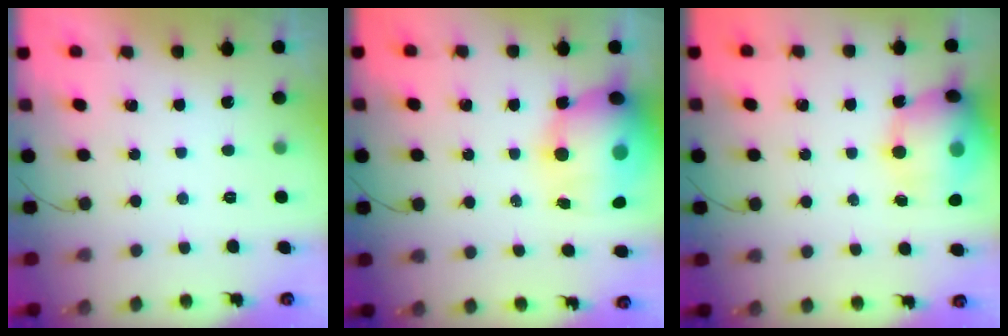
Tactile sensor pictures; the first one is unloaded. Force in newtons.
{"total": 18.4, "press": 17.9, "slide": 4.2}
{"total": 19.0, "press": 16.9, "slide": 8.7}